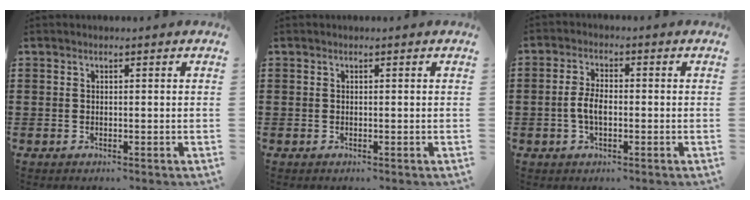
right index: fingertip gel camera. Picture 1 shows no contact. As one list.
[{"total": 0.0}, {"total": 4.1, "force": [-0.8, 2.0, 3.5], "torque": [-0.085, -0.001, -0.022]}]